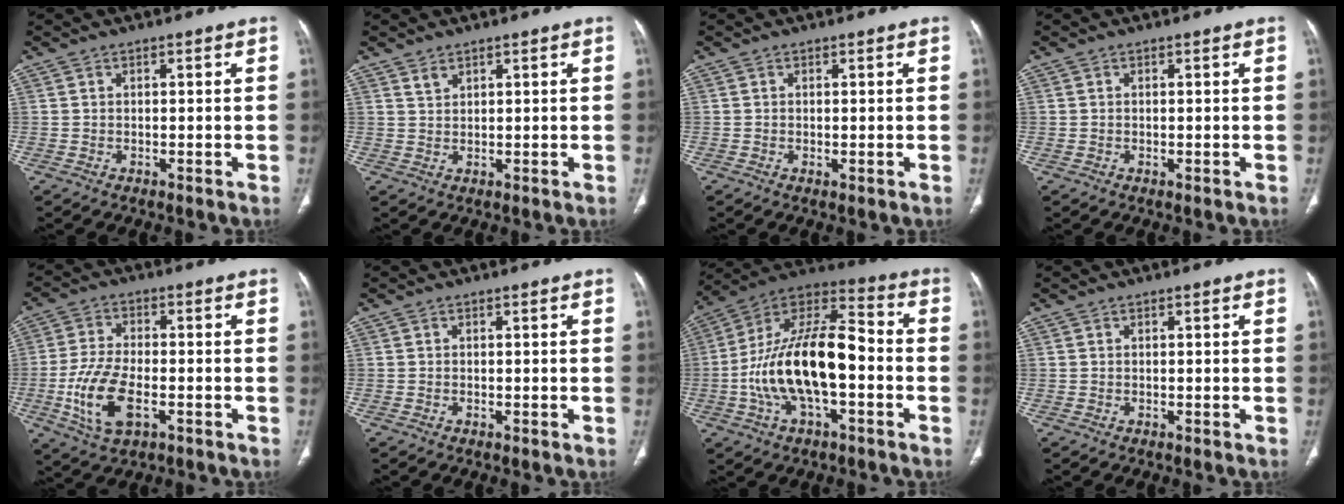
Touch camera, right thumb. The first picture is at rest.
{"total": 1.6, "force": [1.3, 0.7, 0.6], "torque": [-0.005, -0.005, 0.027]}
{"total": 0.8, "force": [-0.1, 0.3, 0.7], "torque": [-0.018, -0.004, -0.001]}
{"total": 0.0}
{"total": 11.5, "force": [-3.4, 5.7, 9.4], "torque": [-0.195, 0.007, -0.060]}
{"total": 0.0}
{"total": 20.9, "force": [-3.7, 9.4, 18.3], "torque": [-0.332, 0.045, -0.067]}
{"total": 0.0}